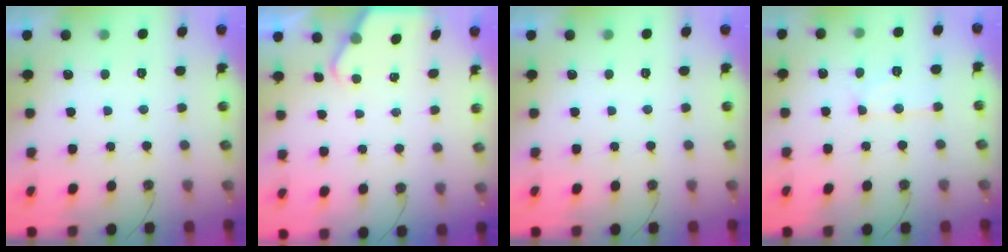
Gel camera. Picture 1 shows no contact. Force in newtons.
{"total": 3.0, "press": 2.9, "slide": 0.5}
{"total": 0.0}
{"total": 10.5, "press": 10.4, "slide": 1.0}